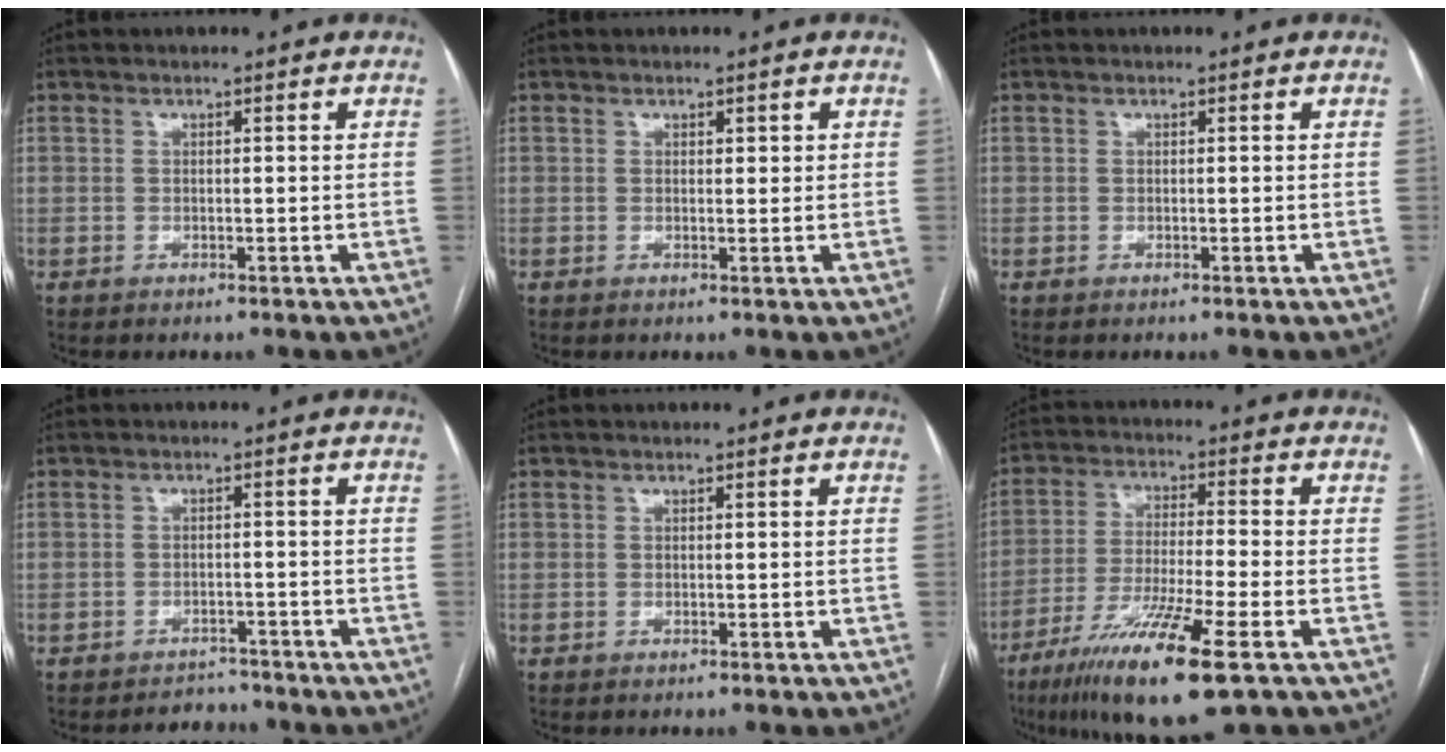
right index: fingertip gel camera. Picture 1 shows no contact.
{"total": 1.1, "force": [0.5, 0.5, 0.8], "torque": [-0.010, 0.001, 0.006]}
{"total": 0.0}
{"total": 3.0, "force": [-2.8, 1.1, -0.5], "torque": [0.007, 0.001, -0.039]}
{"total": 0.0}
{"total": 14.4, "force": [-7.9, 0.4, 12.0], "torque": [-0.239, -0.038, -0.139]}